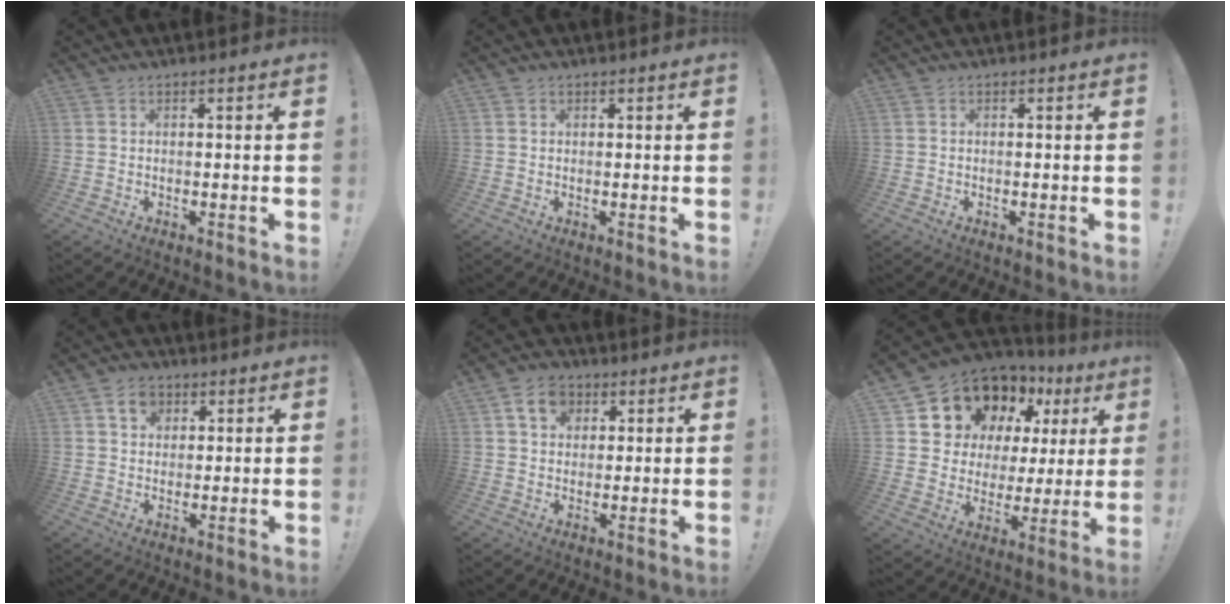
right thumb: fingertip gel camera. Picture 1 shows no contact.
{"total": 0.7, "force": [0.4, 0.6, 0.0], "torque": [0.006, -0.002, 0.006]}
{"total": 0.0}
{"total": 6.0, "force": [2.6, 4.8, 2.6], "torque": [-0.032, -0.003, 0.046]}
{"total": 7.9, "force": [3.3, 6.2, 3.6], "torque": [-0.047, -0.005, 0.063]}
{"total": 13.1, "force": [10.0, 7.4, 4.1], "torque": [-0.076, -0.083, 0.192]}